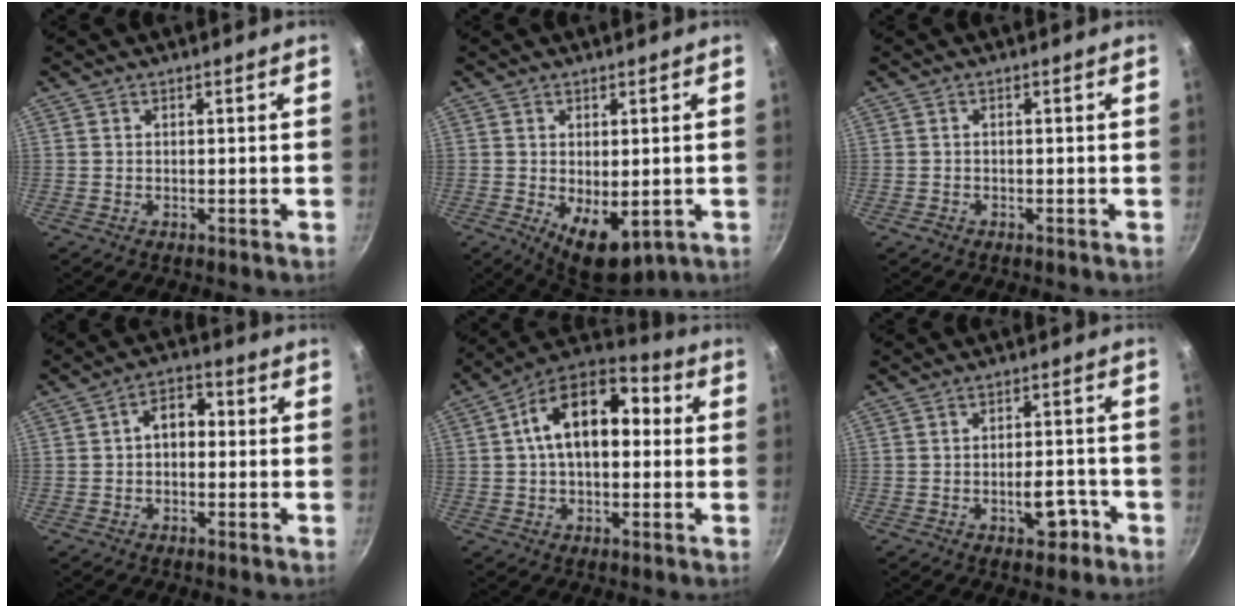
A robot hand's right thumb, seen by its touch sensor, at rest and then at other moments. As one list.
[{"total": 9.2, "force": [-2.5, 4.7, 7.5], "torque": [-0.099, -0.011, -0.020]}, {"total": 0.9, "force": [-0.6, 0.6, 0.3], "torque": [-0.006, 0.001, -0.014]}, {"total": 5.6, "force": [-0.1, 3.8, 4.1], "torque": [-0.043, 0.023, -0.015]}, {"total": 15.9, "force": [2.1, 9.4, 12.7], "torque": [-0.184, 0.041, 0.021]}, {"total": 5.2, "force": [-2.6, 2.7, 3.6], "torque": [-0.035, 0.026, -0.036]}]